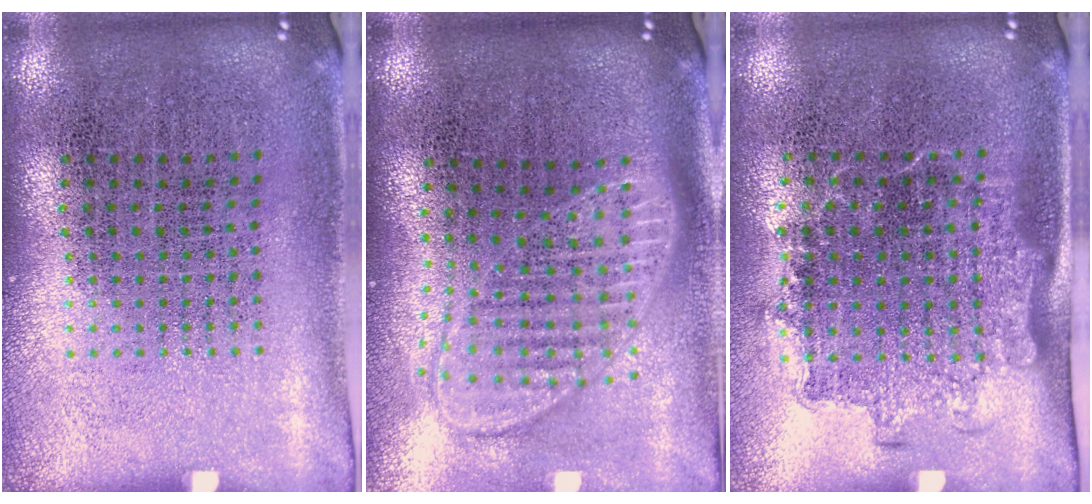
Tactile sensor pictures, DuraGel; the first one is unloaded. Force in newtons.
{"total": 1.8, "press": 1.5, "slide": 1.0}
{"total": 1.4, "press": 1.2, "slide": 0.8}